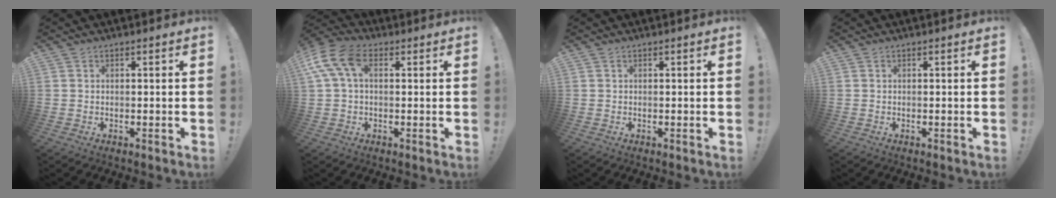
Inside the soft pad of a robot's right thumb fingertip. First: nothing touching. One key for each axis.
{"total": 11.4, "fx": 3.4, "fy": 6.6, "fz": 8.6, "tx": -0.188, "ty": 0.001, "tz": 0.066}
{"total": 0.0}
{"total": 0.0}